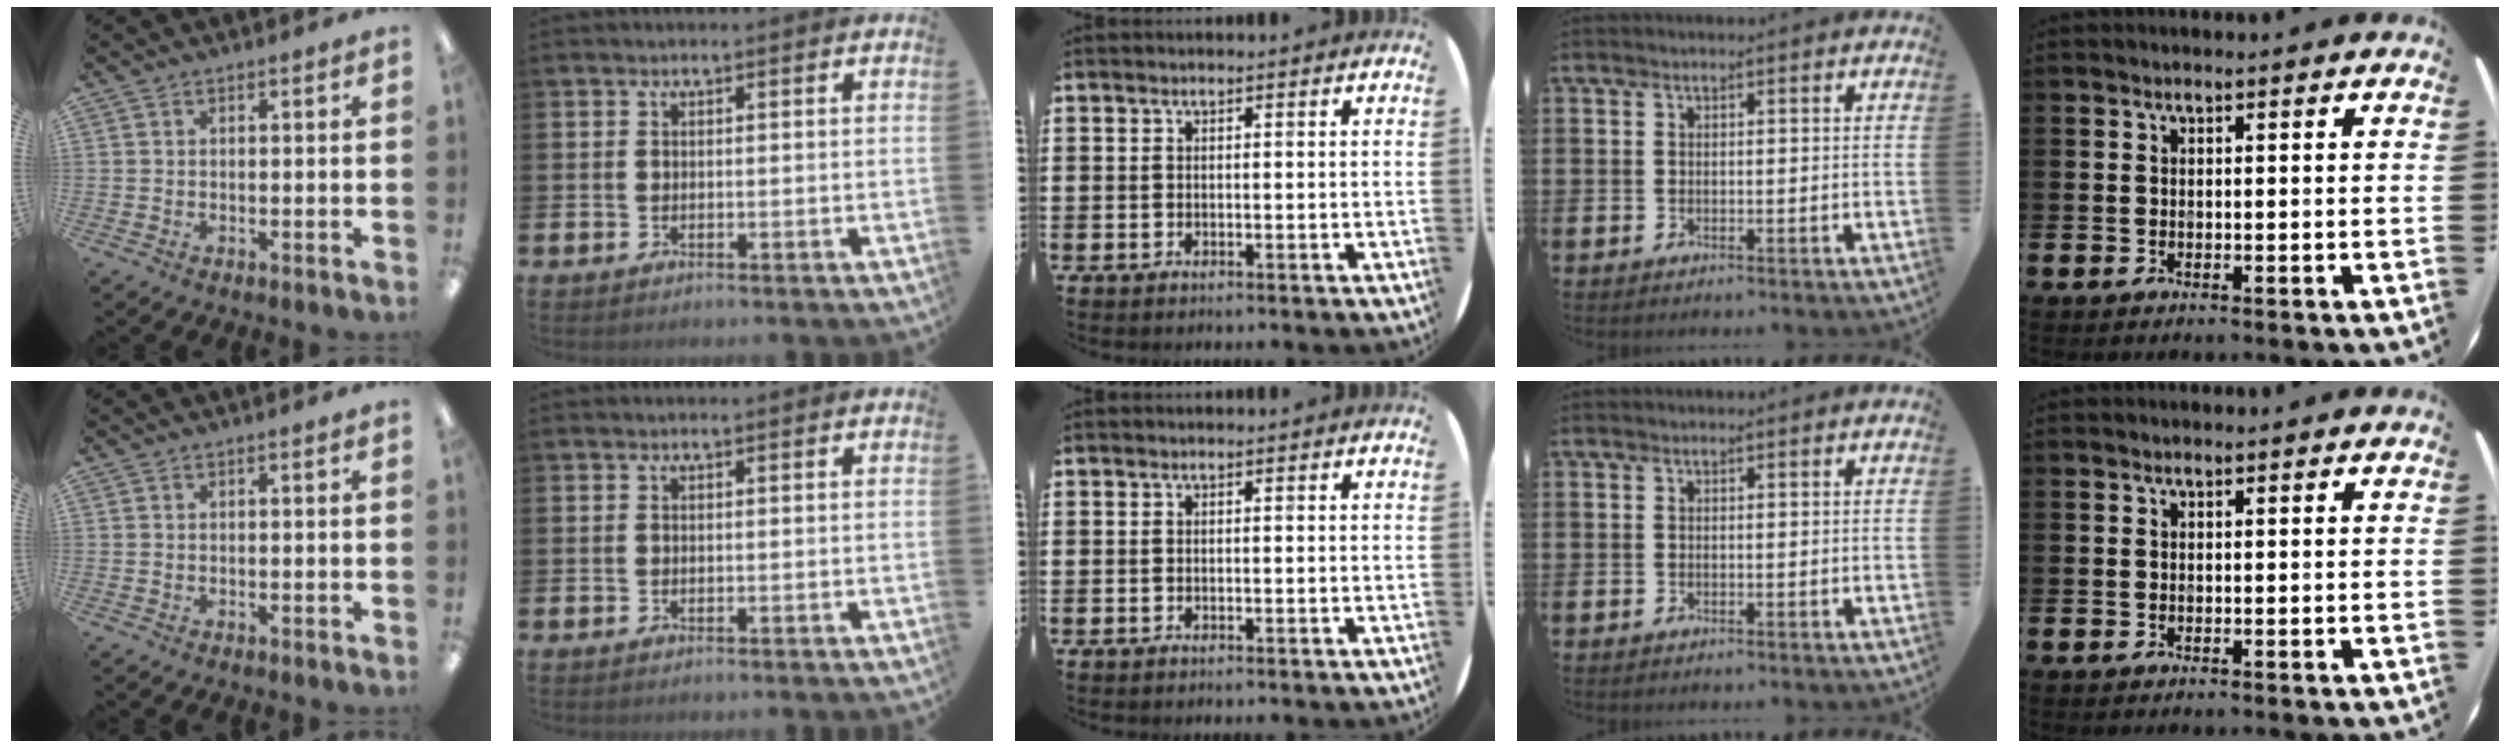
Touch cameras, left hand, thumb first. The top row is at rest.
{}